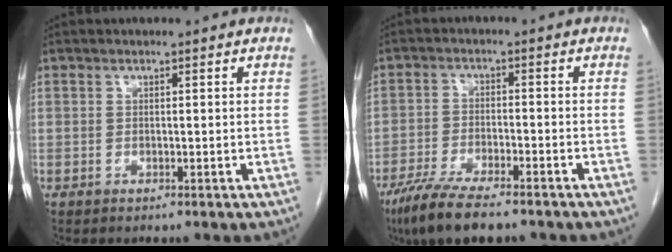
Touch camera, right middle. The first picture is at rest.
{"total": 10.0, "force": [-7.7, 1.9, 6.2], "torque": [-0.107, -0.023, -0.128]}